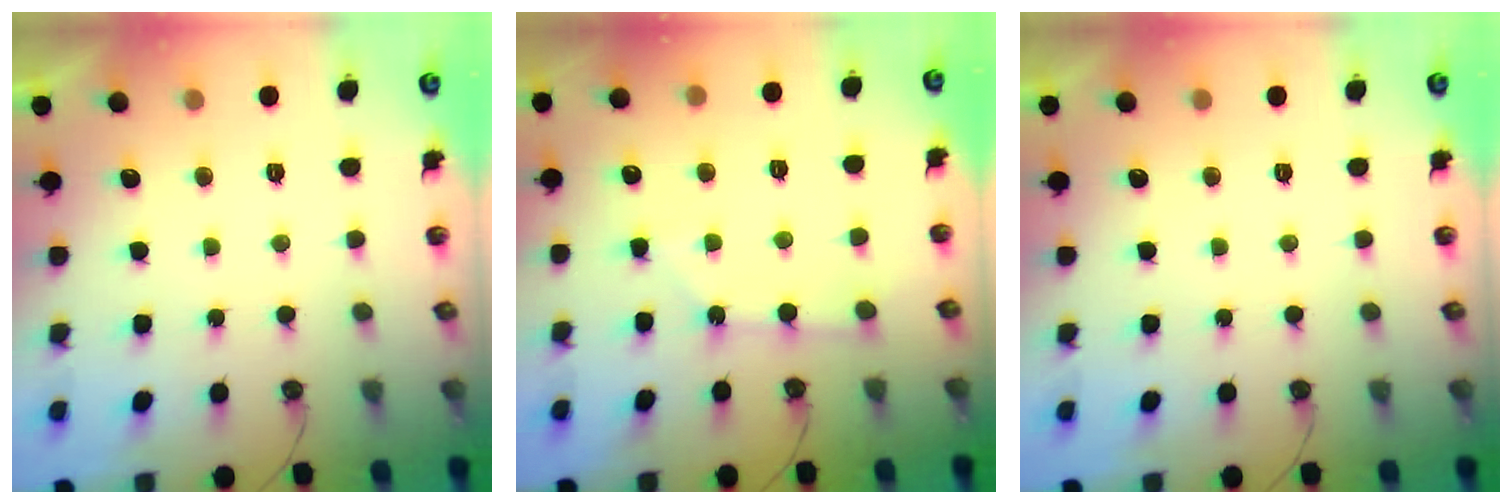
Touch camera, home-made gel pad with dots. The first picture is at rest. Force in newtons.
{"total": 2.9, "press": 2.9, "slide": 0.4}
{"total": 0.0}